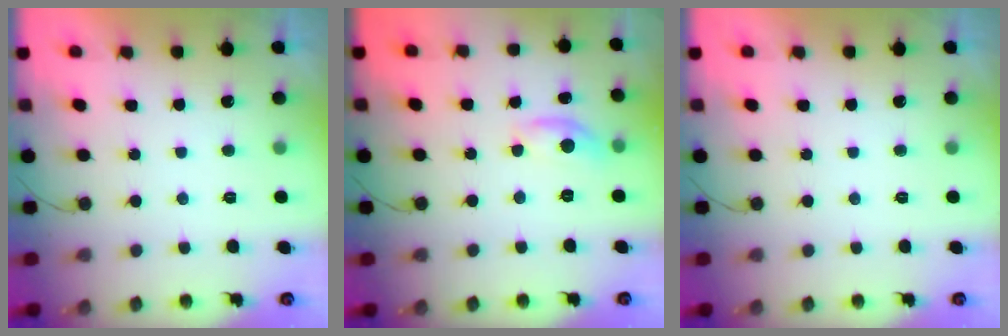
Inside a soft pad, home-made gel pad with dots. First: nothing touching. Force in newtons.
{"total": 7.8, "press": 7.8, "slide": 0.5}
{"total": 0.0}